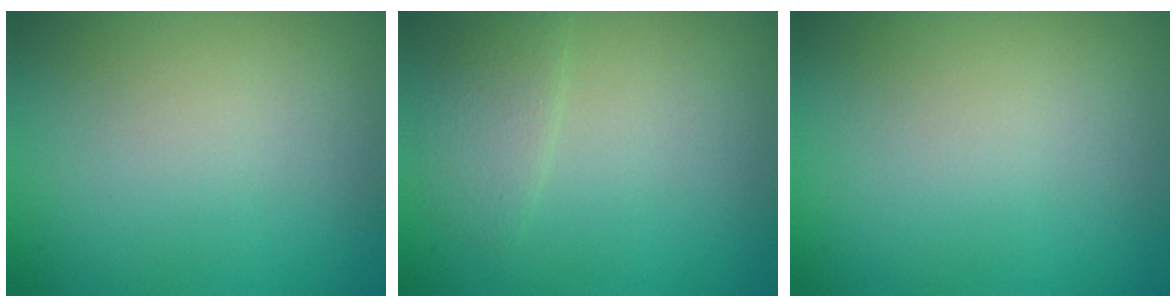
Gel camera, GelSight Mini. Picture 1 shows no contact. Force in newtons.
{"total": 1.9, "press": 1.9, "slide": 0.1}
{"total": 0.0}